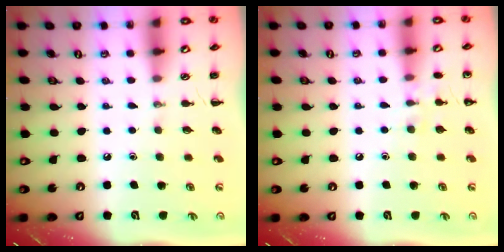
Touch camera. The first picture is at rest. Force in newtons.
{"total": 6.6, "press": 6.3, "slide": 2.0}